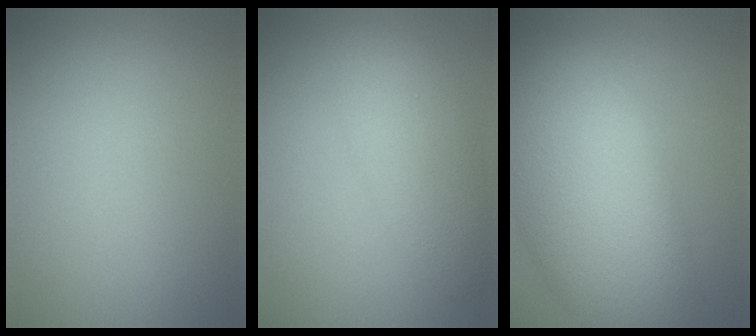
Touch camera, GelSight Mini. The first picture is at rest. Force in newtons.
{"total": 4.3, "press": 4.3, "slide": 0.1}
{"total": 11.2, "press": 11.2, "slide": 0.6}